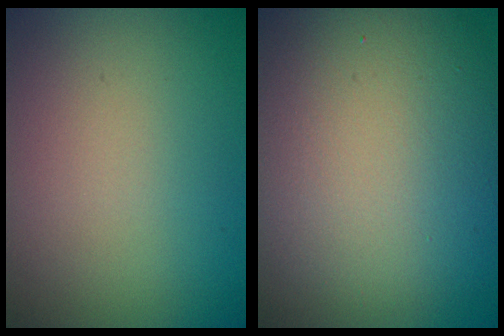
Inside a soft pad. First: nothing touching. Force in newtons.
{"total": 14.1, "press": 14.1, "slide": 0.9}